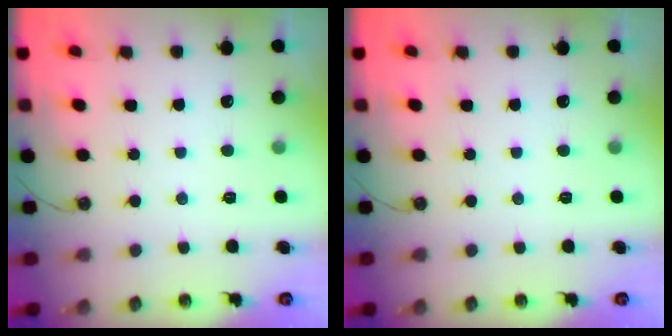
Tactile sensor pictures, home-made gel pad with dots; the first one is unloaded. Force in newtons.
{"total": 0.0}